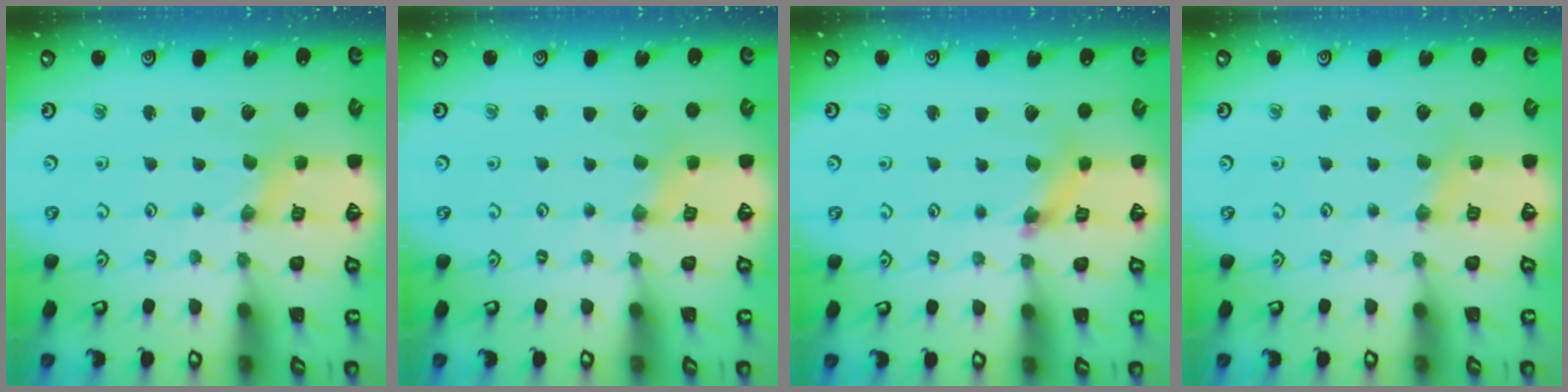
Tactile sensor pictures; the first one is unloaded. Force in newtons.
{"total": 2.2, "press": 2.2, "slide": 0.5}
{"total": 4.7, "press": 4.7, "slide": 0.5}
{"total": 3.0, "press": 3.0, "slide": 0.4}